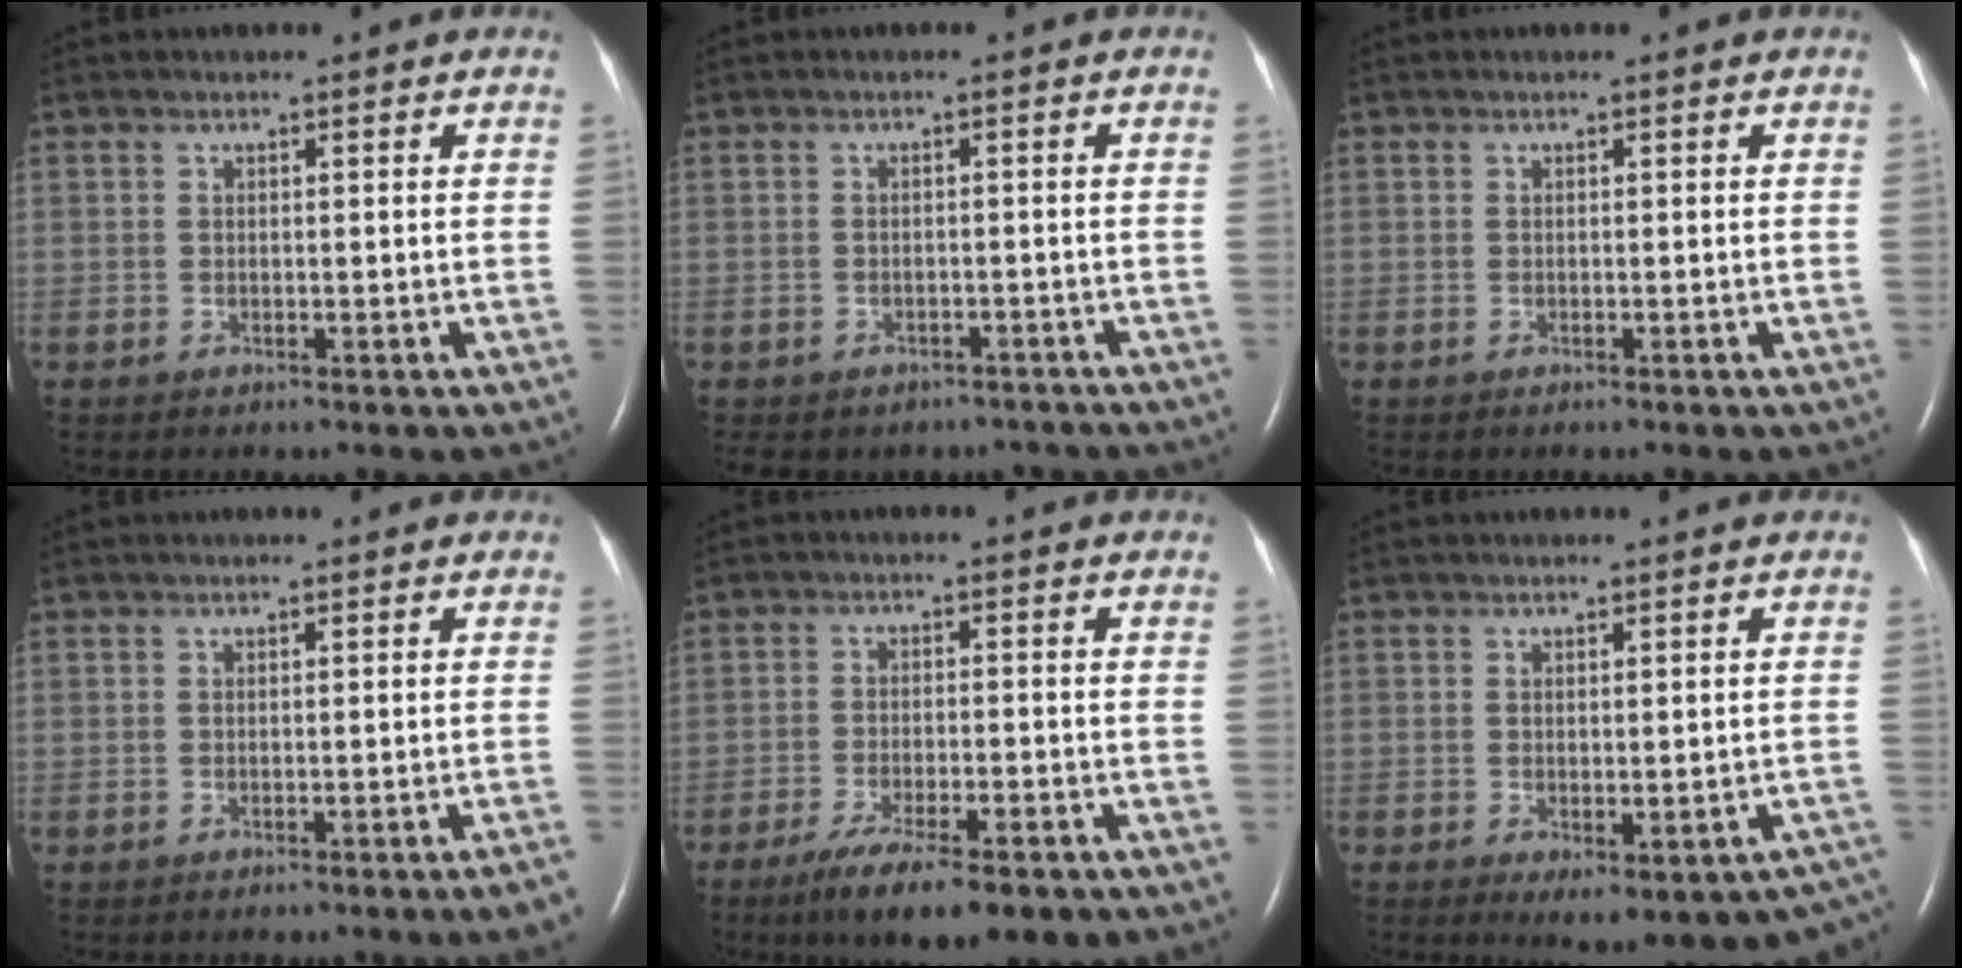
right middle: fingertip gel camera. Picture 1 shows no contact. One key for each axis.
{"total": 9.9, "fx": -7.9, "fy": 5.6, "fz": 2.2, "tx": -0.055, "ty": 0.003, "tz": -0.088}
{"total": 0.0}
{"total": 3.1, "fx": -2.3, "fy": -0.8, "fz": 2.0, "tx": -0.018, "ty": -0.004, "tz": -0.029}
{"total": 12.5, "fx": -8.8, "fy": 2.5, "fz": 8.6, "tx": -0.128, "ty": -0.022, "tz": -0.131}
{"total": 12.3, "fx": -9.0, "fy": 4.2, "fz": 7.3, "tx": -0.041, "ty": 0.004, "tz": -0.098}